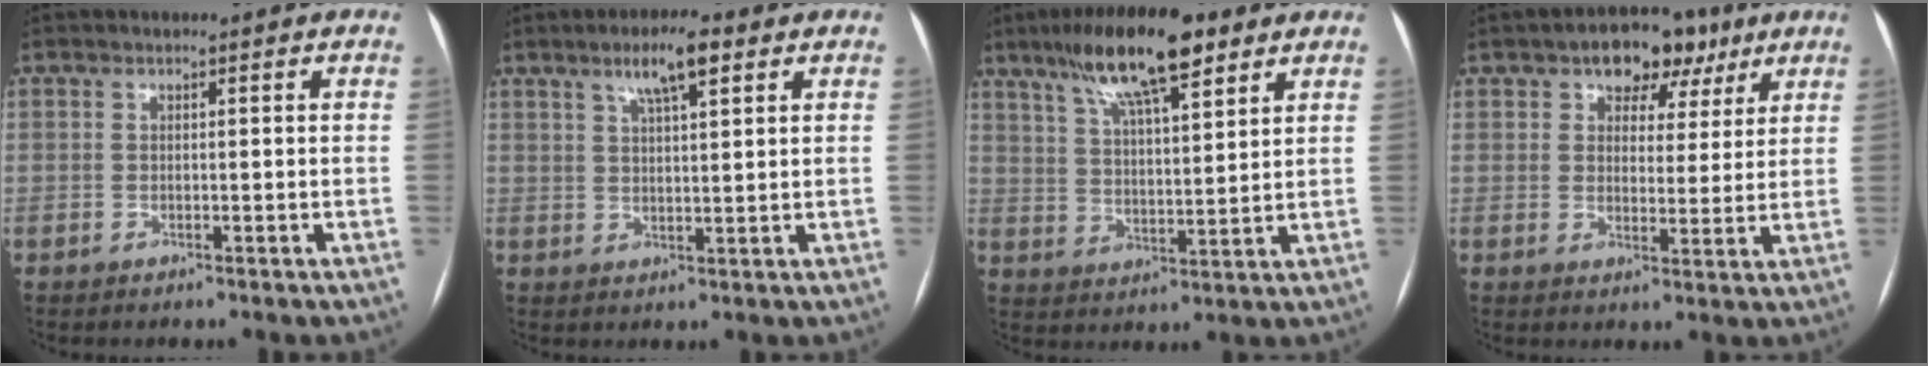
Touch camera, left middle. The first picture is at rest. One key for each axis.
{"total": 5.9, "fx": 3.4, "fy": 0.9, "fz": 4.7, "tx": -0.086, "ty": 0.008, "tz": 0.058}
{"total": 13.6, "fx": 8.9, "fy": 2.8, "fz": 9.9, "tx": -0.179, "ty": 0.019, "tz": 0.155}
{"total": 7.8, "fx": 4.5, "fy": 4.9, "fz": 4.0, "tx": -0.042, "ty": 0.023, "tz": 0.064}